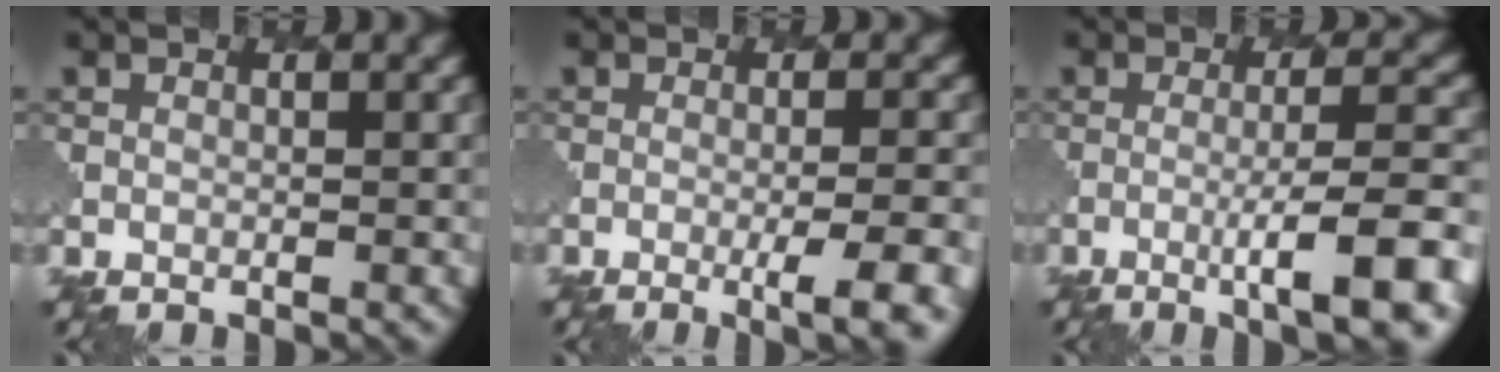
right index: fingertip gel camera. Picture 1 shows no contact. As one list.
[{"total": 5.8, "force": [-2.3, 1.6, 5.0], "torque": [-0.057, 0.004, -0.025]}, {"total": 7.3, "force": [-3.0, 1.0, 6.5], "torque": [-0.094, 0.010, -0.052]}]